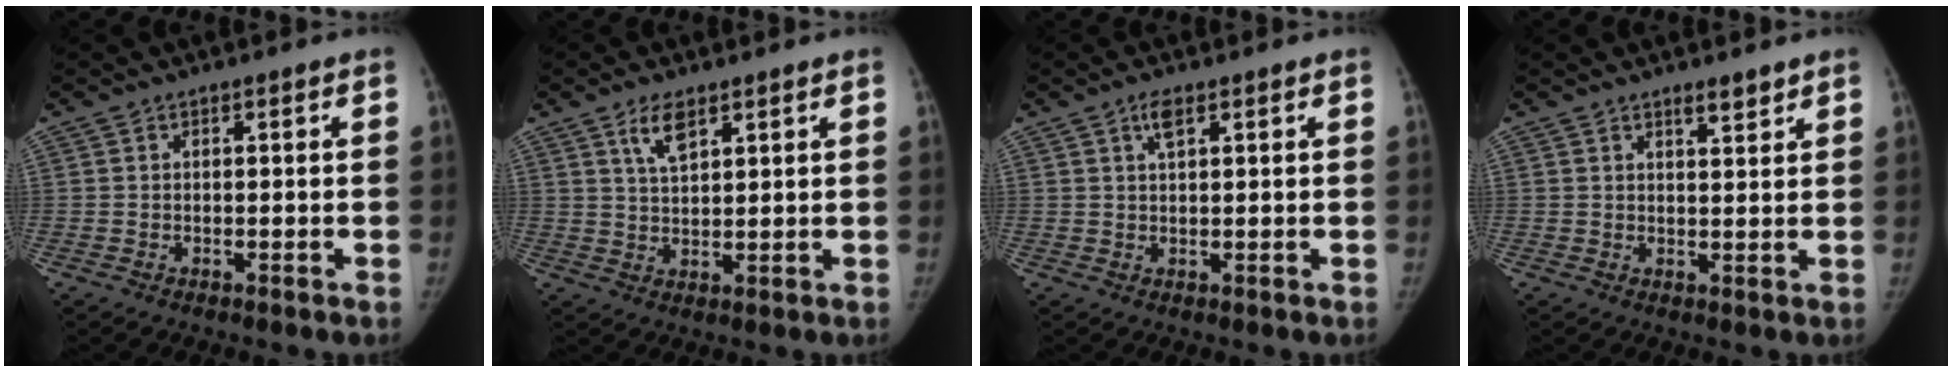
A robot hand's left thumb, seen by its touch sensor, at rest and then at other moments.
{"total": 5.0, "force": [3.0, 1.9, 3.4], "torque": [-0.059, -0.014, 0.061]}
{"total": 2.5, "force": [1.4, 0.9, 1.9], "torque": [-0.036, -0.001, 0.027]}
{"total": 2.6, "force": [2.1, 0.6, 1.5], "torque": [-0.016, -0.017, 0.034]}